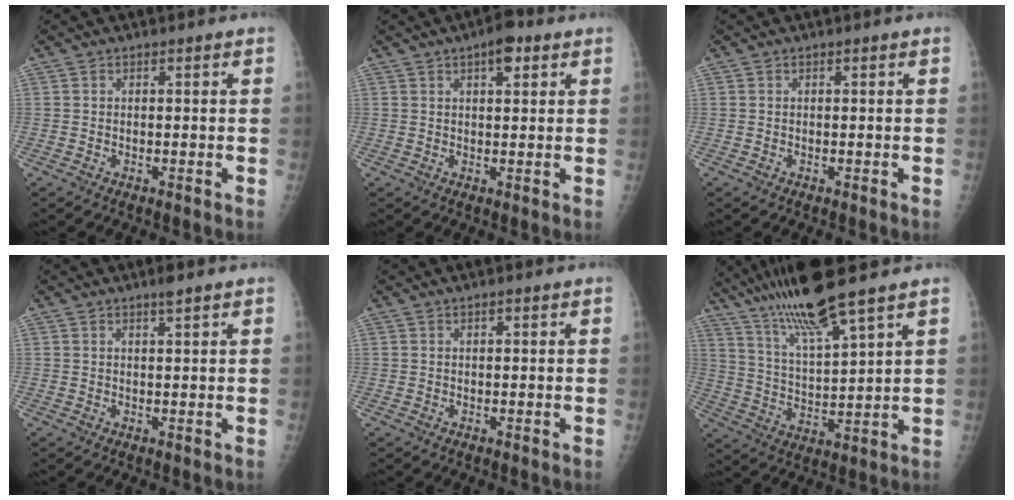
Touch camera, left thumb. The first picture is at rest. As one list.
[{"total": 4.6, "force": [2.4, 1.8, 3.4], "torque": [-0.040, -0.006, 0.031]}, {"total": 0.0}, {"total": 1.7, "force": [1.3, 0.1, 1.2], "torque": [-0.020, -0.007, 0.021]}, {"total": 0.7, "force": [0.4, 0.2, 0.6], "torque": [-0.010, 0.000, 0.006]}, {"total": 14.7, "force": [10.9, 0.8, 9.8], "torque": [-0.179, -0.044, 0.206]}]